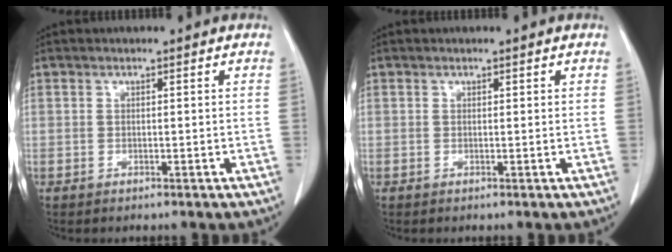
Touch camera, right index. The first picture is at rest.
{"total": 0.0}